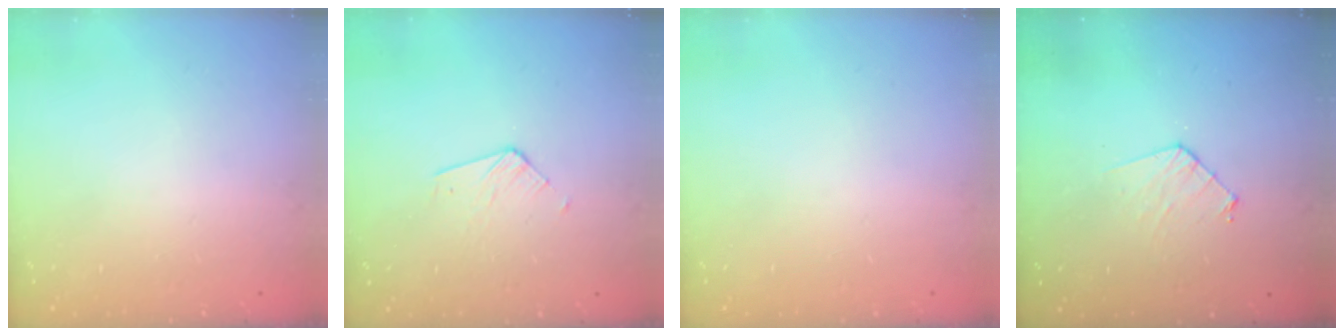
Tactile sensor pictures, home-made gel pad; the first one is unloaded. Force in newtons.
{"total": 3.7, "press": 3.7, "slide": 0.3}
{"total": 0.0}
{"total": 5.8, "press": 5.8, "slide": 0.5}